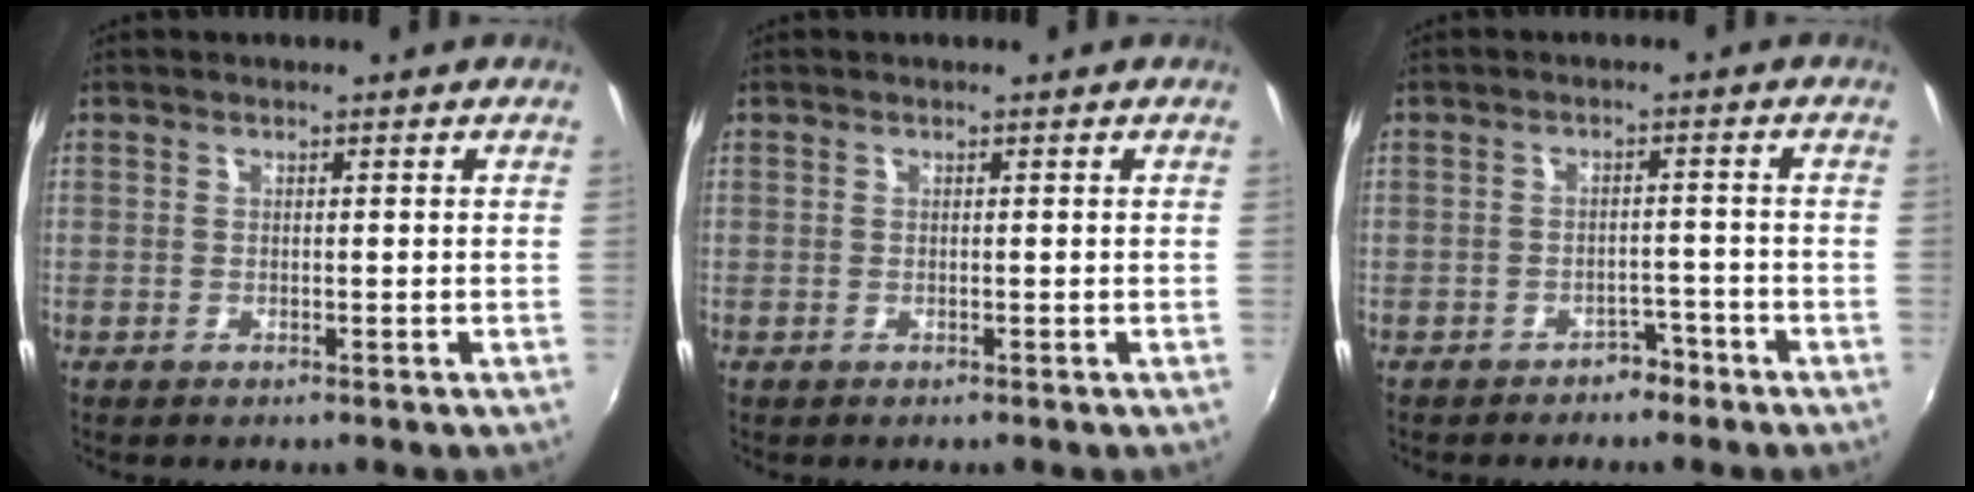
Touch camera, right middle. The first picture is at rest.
{"total": 0.0}
{"total": 3.4, "force": [-2.7, 1.9, 0.8], "torque": [-0.018, 0.008, -0.035]}